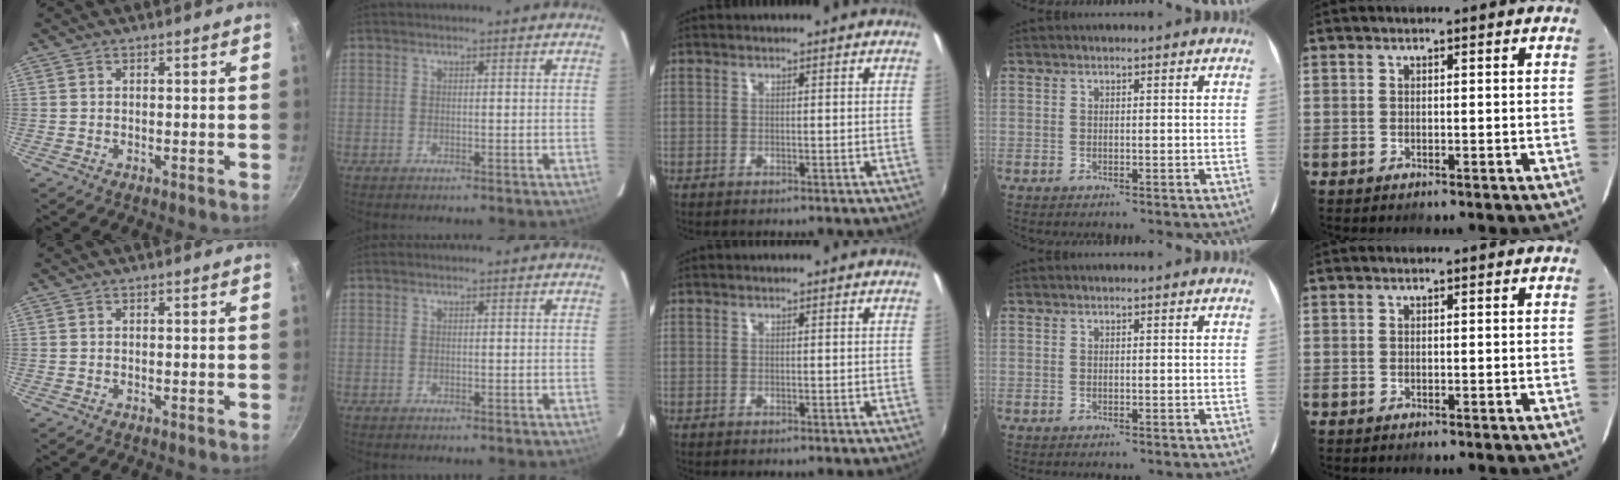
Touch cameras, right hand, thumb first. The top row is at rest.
{}